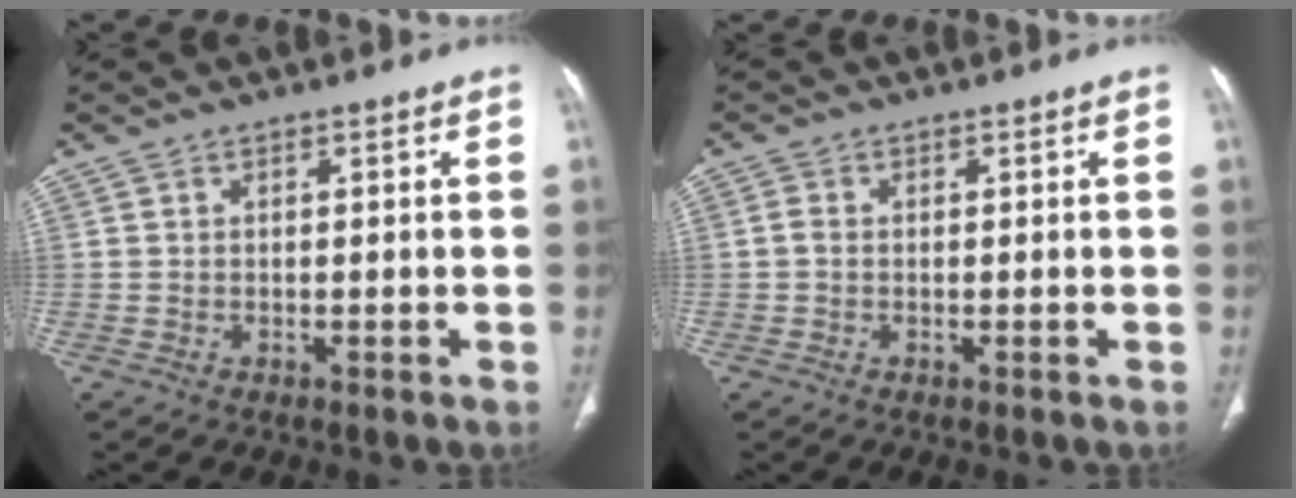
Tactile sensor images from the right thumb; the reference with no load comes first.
{"total": 1.2, "force": [-0.1, 1.0, 0.7], "torque": [-0.012, 0.001, -0.003]}